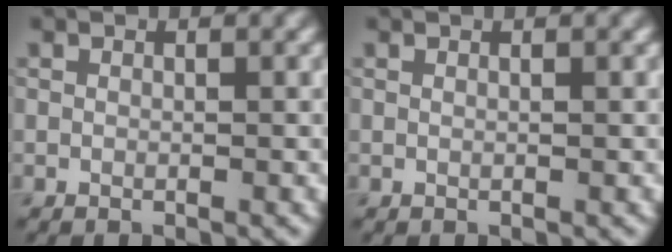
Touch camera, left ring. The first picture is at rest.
{"total": 0.8, "force": [0.4, 0.3, 0.7], "torque": [-0.005, 0.001, -0.003]}